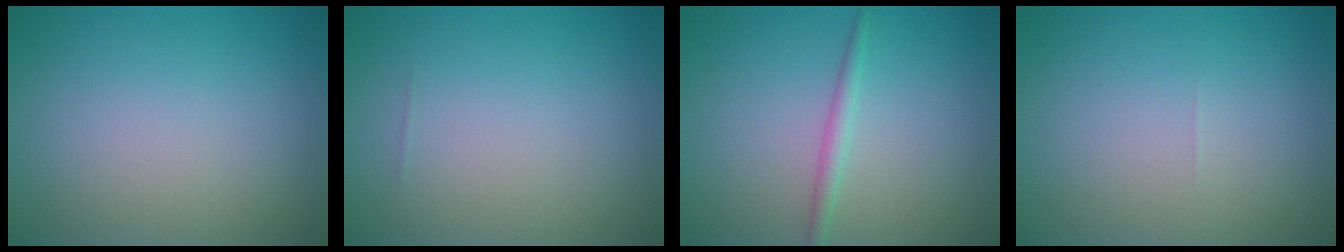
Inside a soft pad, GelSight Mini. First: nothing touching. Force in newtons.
{"total": 0.0}
{"total": 1.4, "press": 1.4, "slide": 0.1}
{"total": 0.0}